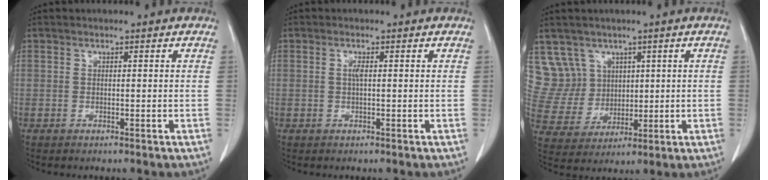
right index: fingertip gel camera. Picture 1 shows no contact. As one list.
[{"total": 1.0, "force": [0.2, 0.2, 1.0], "torque": [-0.022, 0.000, 0.001]}, {"total": 8.6, "force": [4.4, 7.3, 0.3], "torque": [-0.016, 0.034, 0.105]}]